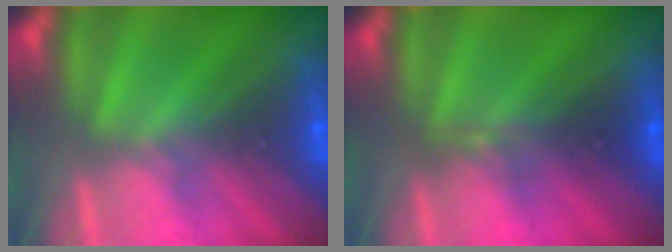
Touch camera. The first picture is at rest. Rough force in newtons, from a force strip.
{"total": 2.3}